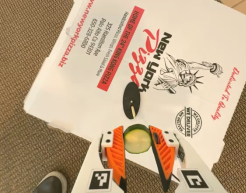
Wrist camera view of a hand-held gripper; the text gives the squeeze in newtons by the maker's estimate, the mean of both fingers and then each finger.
{"total": 9.7, "left": 10.0, "right": 9.5}